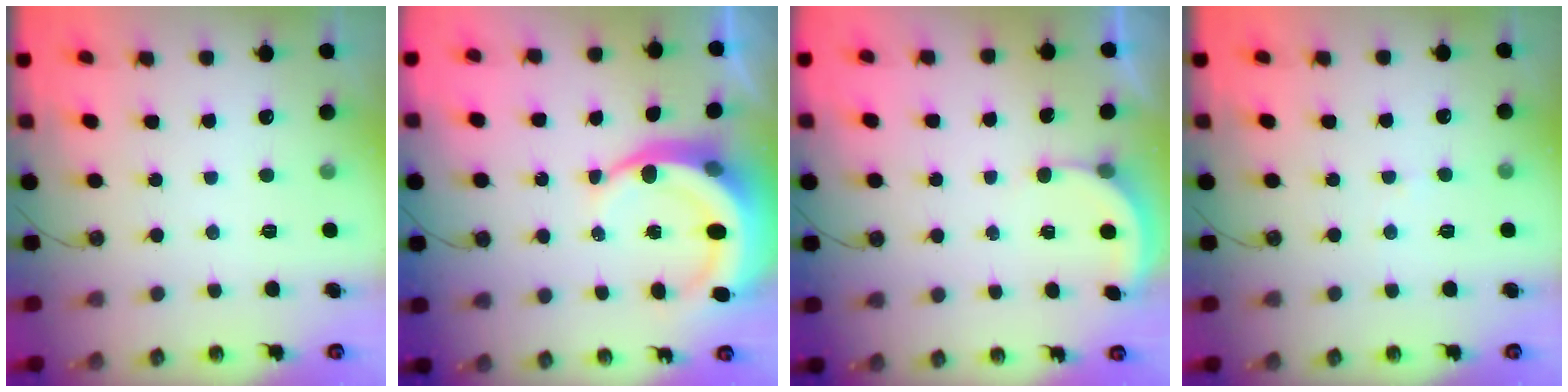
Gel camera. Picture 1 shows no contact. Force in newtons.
{"total": 10.4, "press": 10.3, "slide": 1.3}
{"total": 1.6, "press": 1.6, "slide": 0.3}
{"total": 5.9, "press": 5.8, "slide": 0.6}